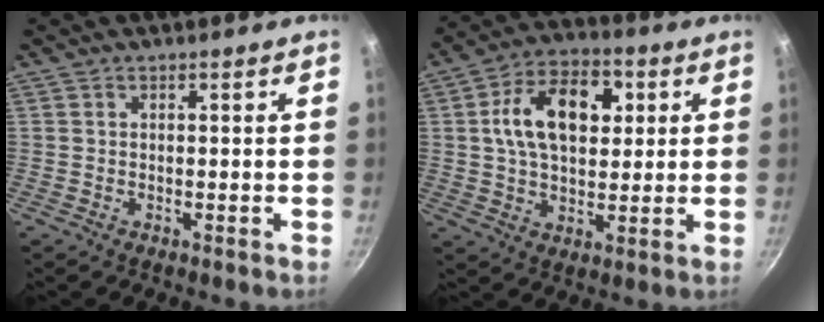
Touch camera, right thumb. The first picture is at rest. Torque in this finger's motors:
{"motor_torque": [0.04, 0.22, 0.50, -0.04, 0.20]}